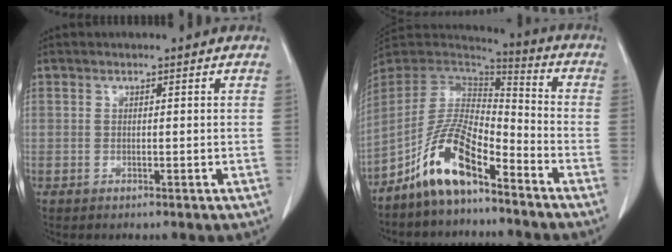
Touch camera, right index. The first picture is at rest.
{"total": 11.8, "force": [-7.7, 3.5, 8.3], "torque": [-0.175, 0.015, -0.148]}